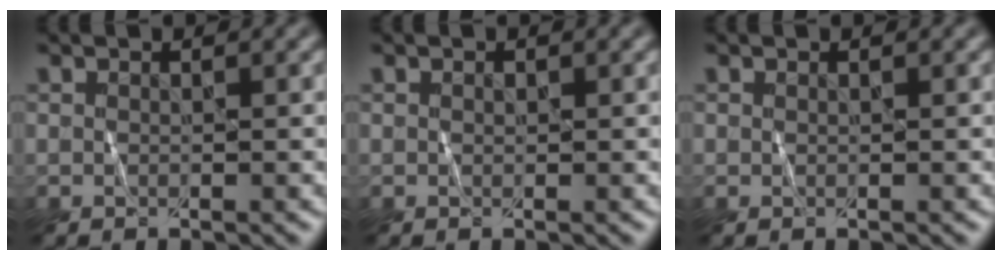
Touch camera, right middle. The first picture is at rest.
{"total": 0.0}
{"total": 0.0}